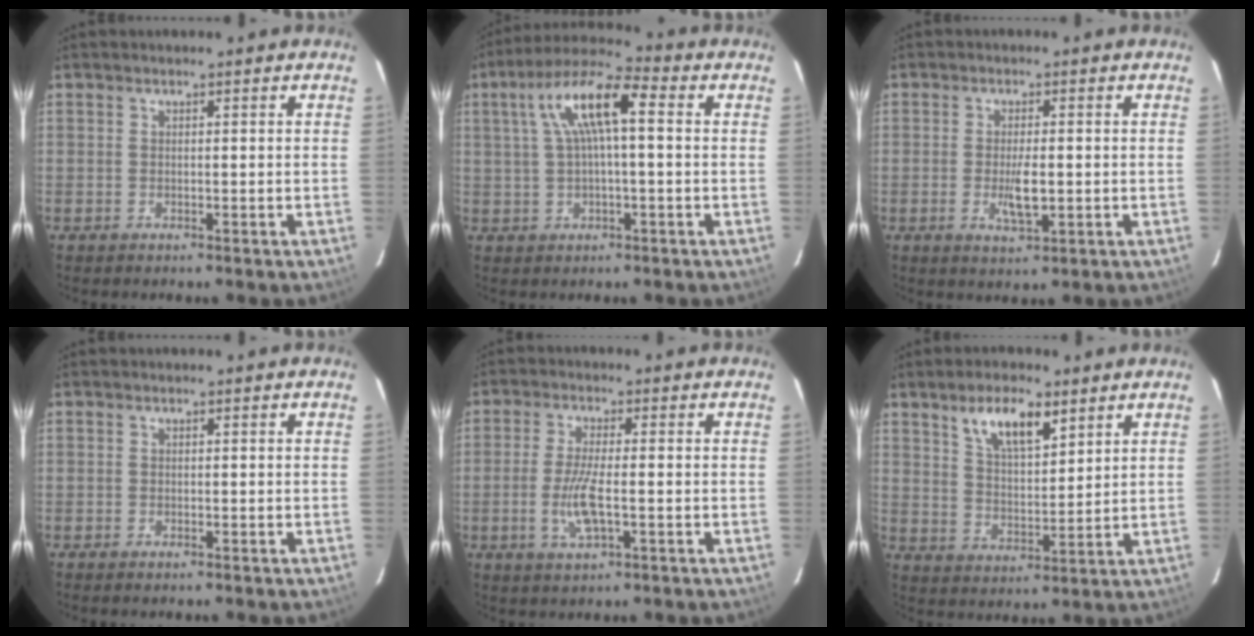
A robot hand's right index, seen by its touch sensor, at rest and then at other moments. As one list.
[{"total": 10.9, "force": [2.2, 2.9, 10.2], "torque": [-0.190, 0.028, 0.038]}, {"total": 4.7, "force": [-0.8, 1.6, 4.4], "torque": [-0.079, -0.008, -0.012]}, {"total": 0.5, "force": [-0.4, 0.2, 0.2], "torque": [-0.005, -0.002, -0.009]}, {"total": 6.7, "force": [-1.7, 1.6, 6.2], "torque": [-0.127, -0.010, -0.033]}, {"total": 9.2, "force": [5.6, 3.5, 6.4], "torque": [-0.108, 0.006, 0.105]}]